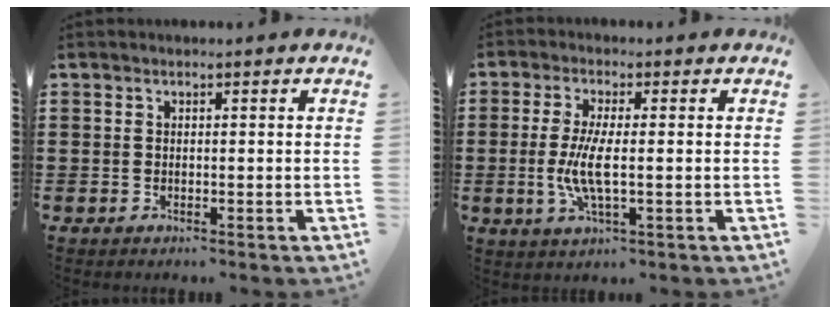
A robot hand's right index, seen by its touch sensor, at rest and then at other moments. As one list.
[{"total": 5.9, "force": [-0.8, 1.3, 5.7], "torque": [-0.128, -0.010, -0.023]}]